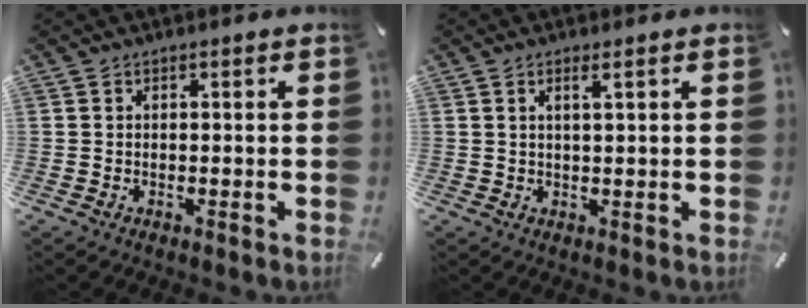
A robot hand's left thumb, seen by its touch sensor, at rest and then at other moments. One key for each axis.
{"total": 2.2, "fx": 1.2, "fy": 0.1, "fz": 1.9, "tx": -0.038, "ty": -0.001, "tz": 0.019}